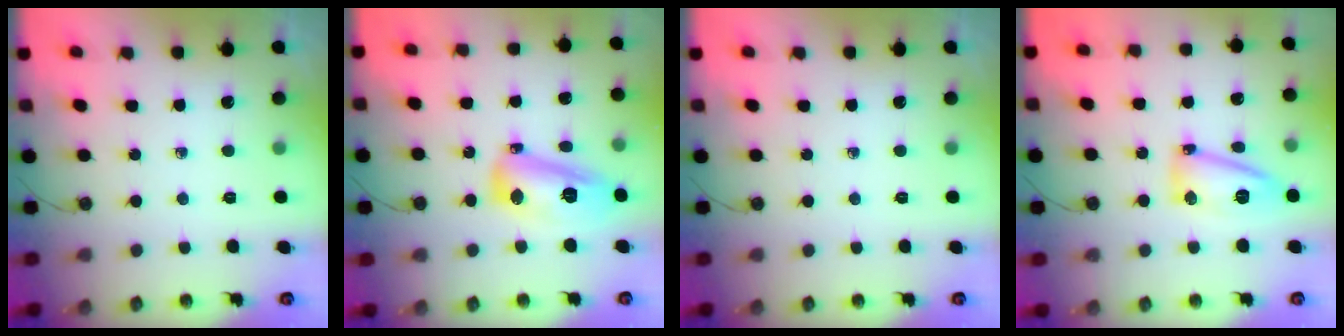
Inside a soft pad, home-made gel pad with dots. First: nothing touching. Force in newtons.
{"total": 15.0, "press": 15.0, "slide": 1.1}
{"total": 0.0}
{"total": 10.7, "press": 10.6, "slide": 0.8}